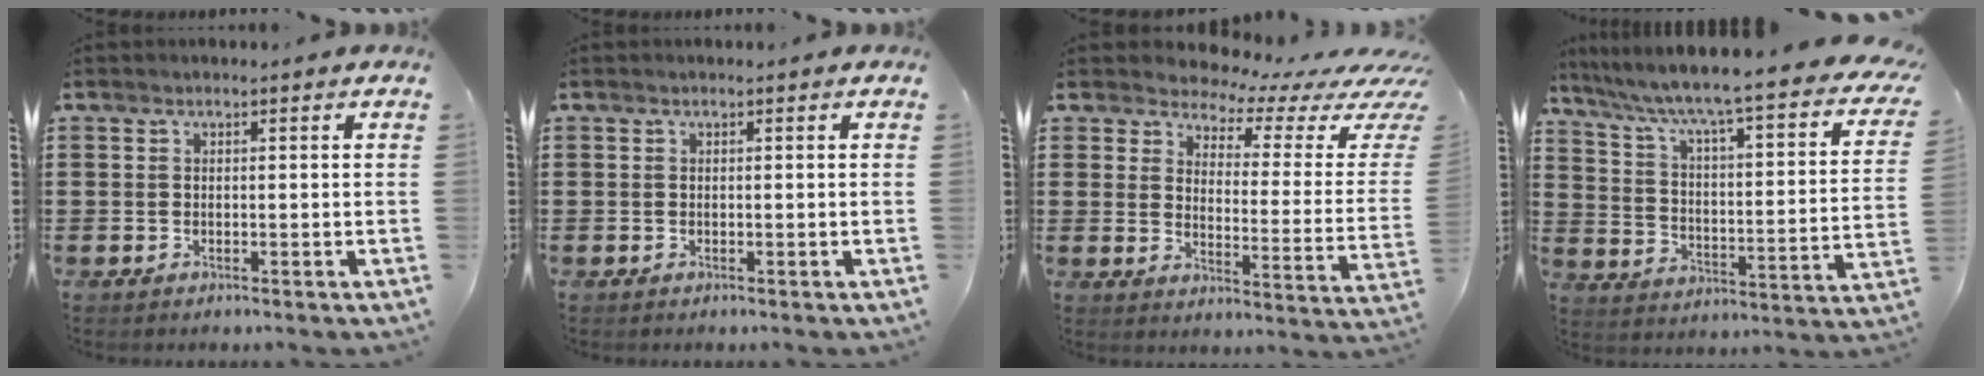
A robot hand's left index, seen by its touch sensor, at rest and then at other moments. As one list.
[{"total": 0.0}, {"total": 4.1, "force": [3.7, 1.2, 1.2], "torque": [-0.041, -0.034, 0.057]}, {"total": 5.6, "force": [3.9, -0.1, 4.0], "torque": [-0.094, -0.045, 0.051]}]